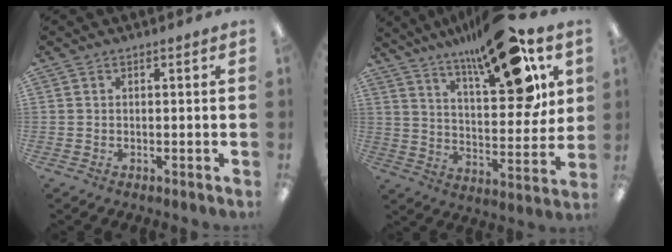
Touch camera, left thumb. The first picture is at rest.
{"total": 20.6, "force": [13.2, 6.7, 14.2], "torque": [-0.209, -0.078, 0.211]}